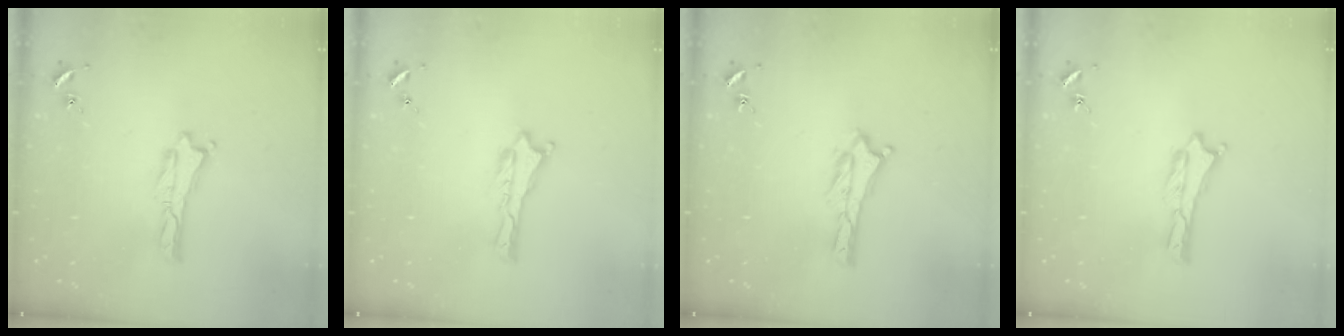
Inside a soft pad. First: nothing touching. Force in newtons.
{"total": 0.0}
{"total": 0.0}
{"total": 0.0}